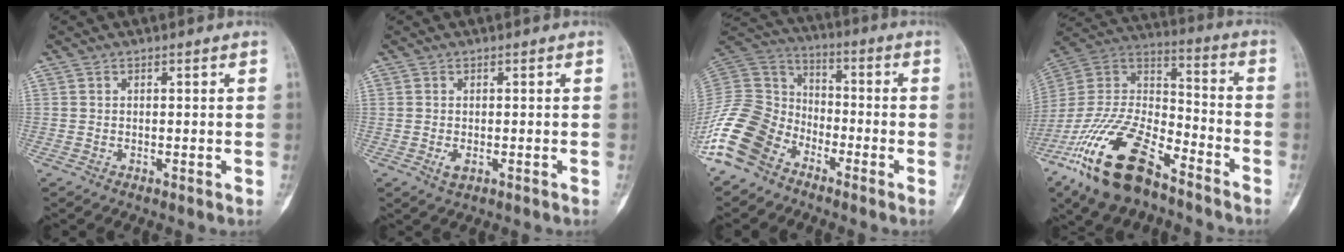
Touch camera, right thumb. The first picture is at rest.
{"total": 1.7, "force": [-0.6, 0.8, 1.4], "torque": [-0.022, -0.004, -0.008]}
{"total": 15.6, "force": [-9.6, 10.3, 6.8], "torque": [-0.128, 0.059, -0.198]}
{"total": 23.6, "force": [-14.8, 9.8, 15.5], "torque": [-0.323, 0.049, -0.278]}